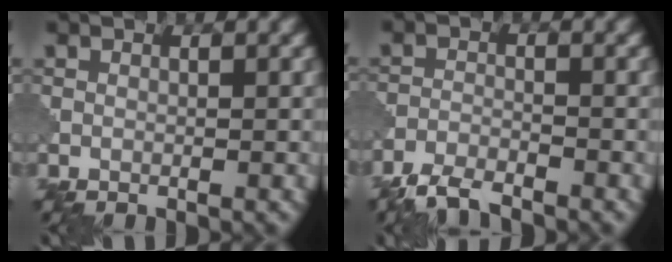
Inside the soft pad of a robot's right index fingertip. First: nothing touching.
{"total": 3.7, "force": [-3.4, 0.6, 1.3], "torque": [-0.028, -0.006, -0.074]}